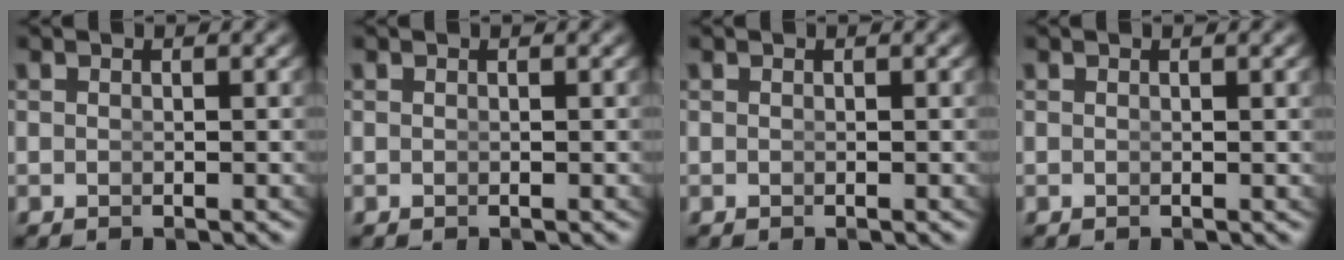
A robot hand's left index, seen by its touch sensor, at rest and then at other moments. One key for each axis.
{"total": 0.0}
{"total": 0.0}
{"total": 0.0}